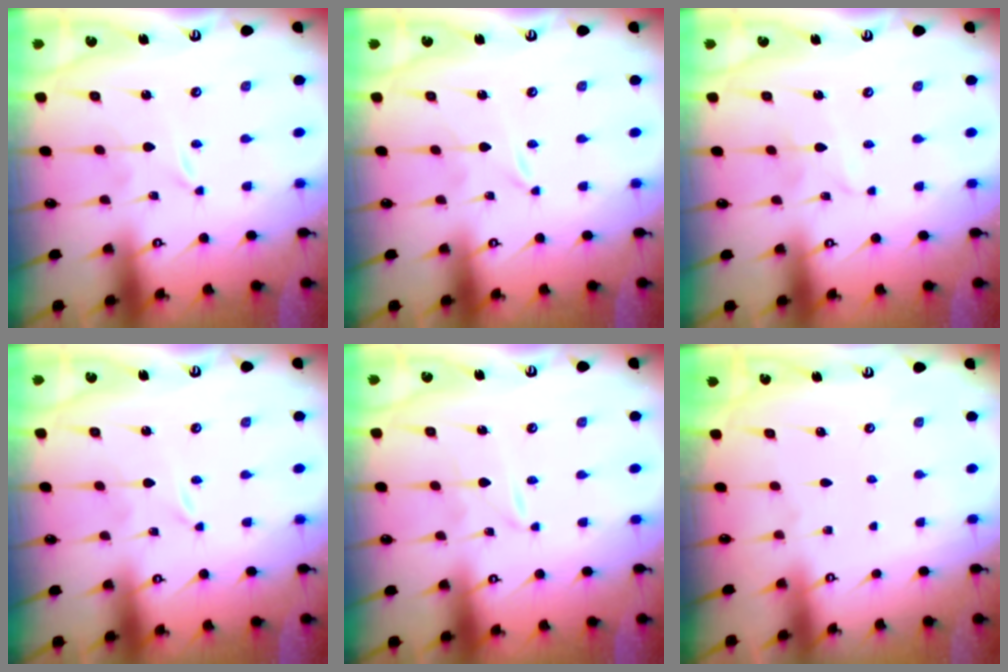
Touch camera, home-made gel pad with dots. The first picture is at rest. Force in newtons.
{"total": 0.0}
{"total": 2.3, "press": 2.3, "slide": 0.2}
{"total": 0.0}
{"total": 1.2, "press": 1.2, "slide": 0.1}
{"total": 0.5, "press": 0.5, "slide": 0.1}